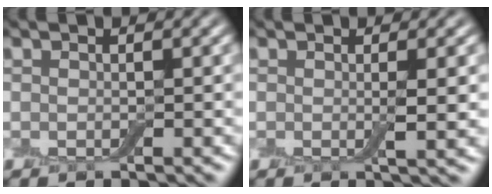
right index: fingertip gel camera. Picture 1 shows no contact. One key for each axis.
{"total": 2.2, "fx": 0.1, "fy": 0.4, "fz": 2.1, "tx": -0.033, "ty": -0.005, "tz": 0.000}